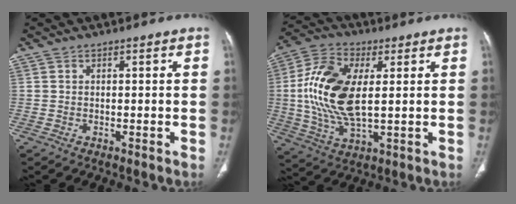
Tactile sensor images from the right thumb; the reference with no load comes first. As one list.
[{"total": 16.4, "force": [1.7, 8.0, 14.2], "torque": [-0.294, 0.000, 0.033]}]